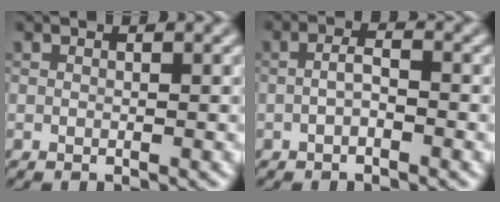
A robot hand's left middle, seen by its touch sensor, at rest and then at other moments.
{"total": 1.5, "force": [-0.6, 0.6, 1.2], "torque": [-0.027, 0.008, -0.016]}